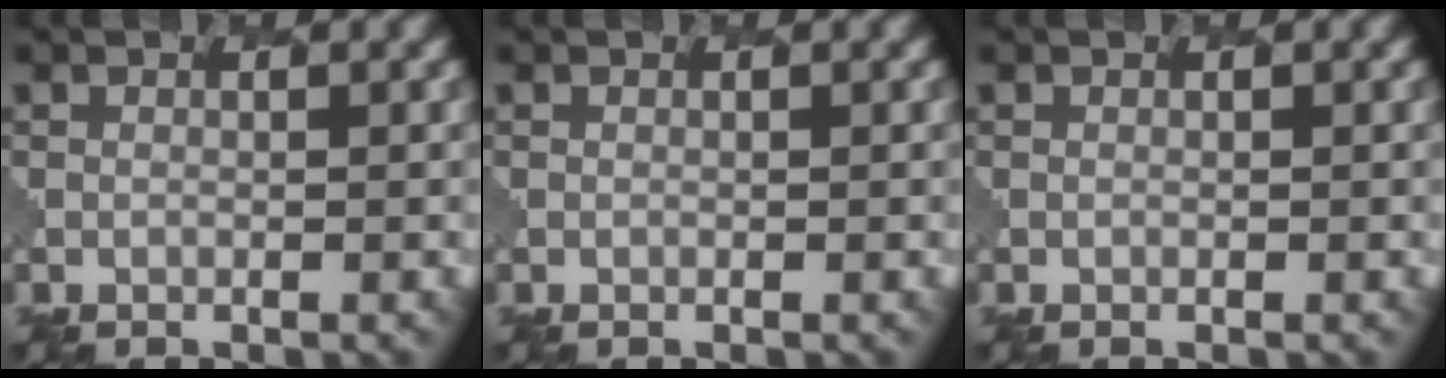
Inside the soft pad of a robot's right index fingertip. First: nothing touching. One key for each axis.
{"total": 0.0}
{"total": 0.0}